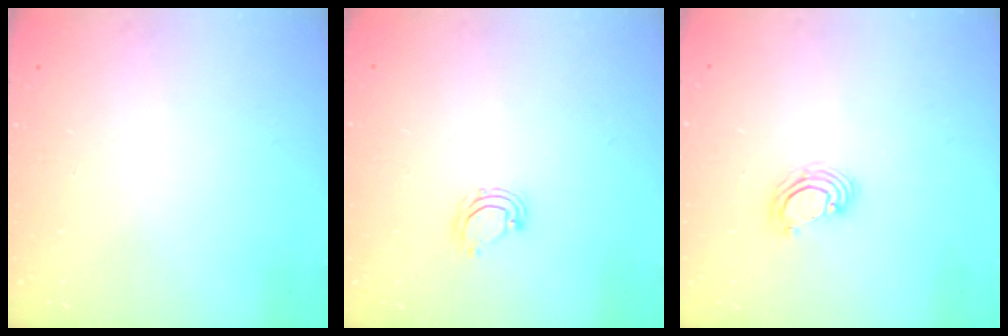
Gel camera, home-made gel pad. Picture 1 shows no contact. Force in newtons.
{"total": 5.4, "press": 5.4, "slide": 0.3}
{"total": 3.6, "press": 3.6, "slide": 0.2}